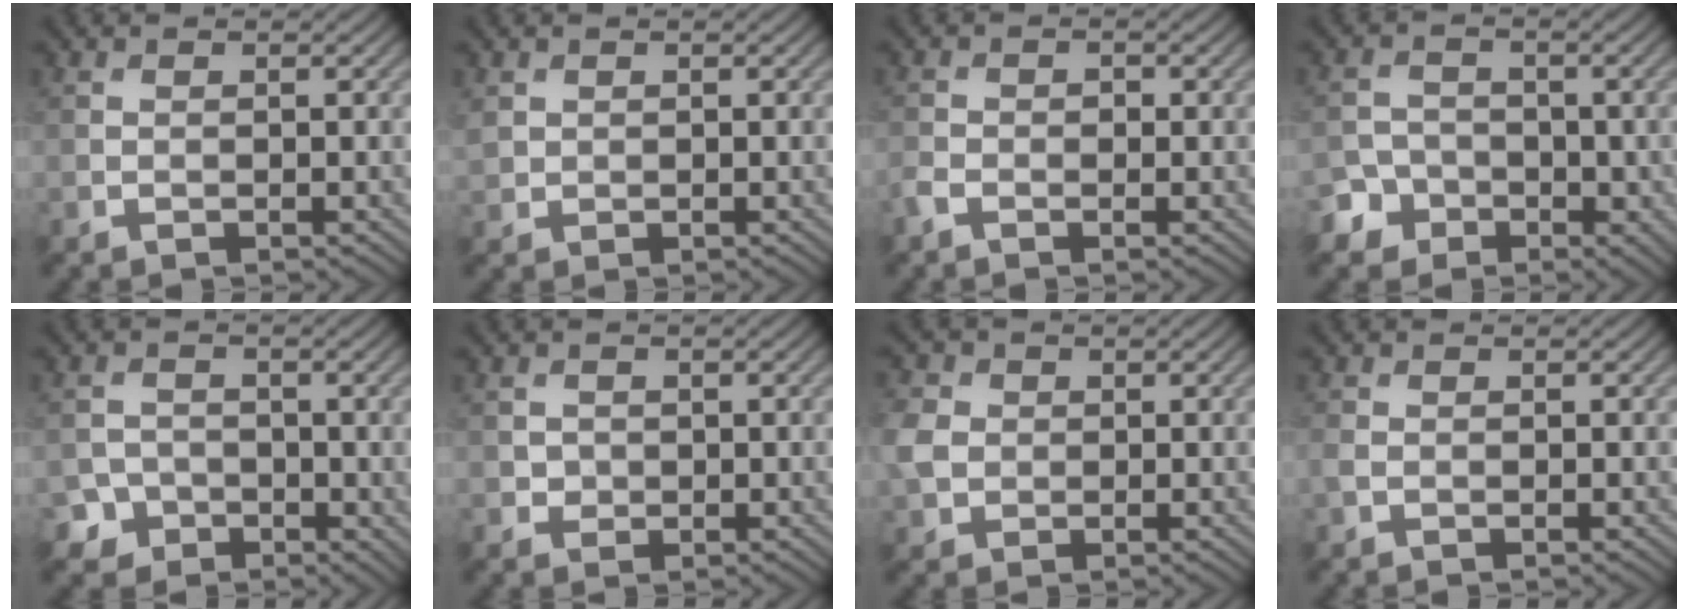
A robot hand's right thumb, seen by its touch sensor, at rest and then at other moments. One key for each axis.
{"total": 1.4, "fx": 0.7, "fy": 1.2, "fz": 0.5, "tx": -0.016, "ty": -0.001, "tz": 0.017}
{"total": 1.9, "fx": -1.0, "fy": 1.2, "fz": 1.2, "tx": -0.026, "ty": 0.003, "tz": -0.025}
{"total": 5.2, "fx": -3.2, "fy": 4.0, "fz": 1.0, "tx": 0.002, "ty": -0.005, "tz": -0.058}
{"total": 3.1, "fx": -1.7, "fy": 2.5, "fz": 0.5, "tx": -0.003, "ty": 0.000, "tz": -0.030}
{"total": 1.3, "fx": 0.0, "fy": 1.2, "fz": 0.3, "tx": -0.005, "ty": -0.006, "tz": -0.002}
{"total": 4.5, "fx": 0.0, "fy": 3.9, "fz": 2.2, "tx": -0.073, "ty": 0.005, "tz": -0.009}
{"total": 0.9, "fx": -0.4, "fy": 0.6, "fz": 0.6, "tx": -0.020, "ty": 0.000, "tz": -0.009}